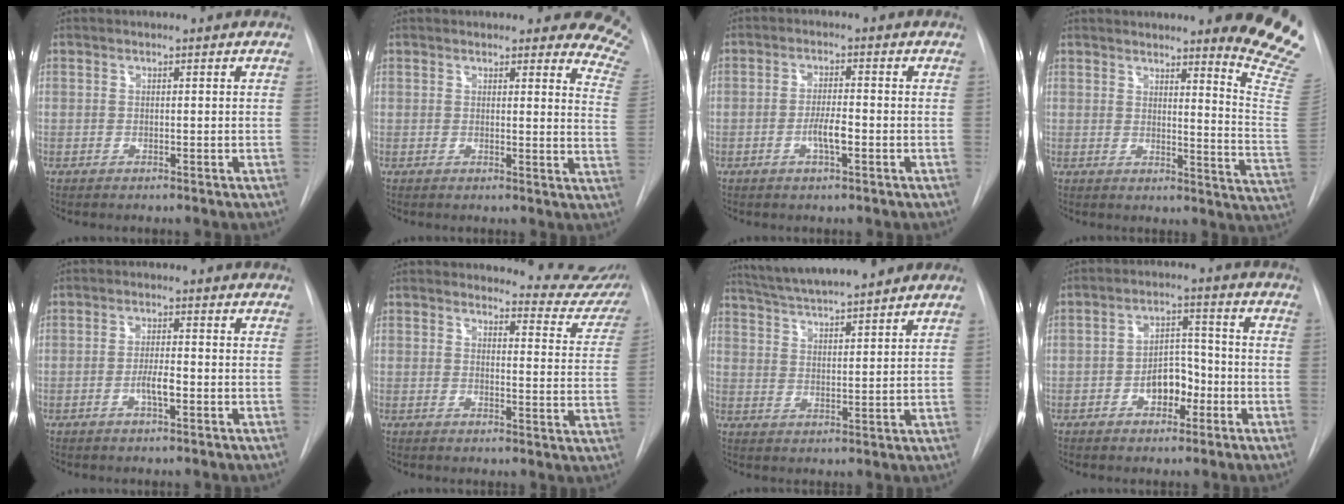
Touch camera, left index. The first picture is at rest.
{"total": 10.6, "force": [10.1, 2.5, 2.0], "torque": [0.023, -0.078, 0.062]}
{"total": 3.6, "force": [-1.8, 0.6, 3.1], "torque": [-0.059, -0.004, -0.029]}
{"total": 13.9, "force": [12.2, -0.4, 6.7], "torque": [-0.072, -0.125, 0.118]}
{"total": 3.1, "force": [-1.6, 0.5, 2.6], "torque": [-0.049, -0.004, -0.026]}
{"total": 10.5, "force": [10.4, 1.5, 0.0], "torque": [0.030, -0.086, 0.087]}
{"total": 13.0, "force": [11.5, 0.8, 6.0], "torque": [-0.106, 0.017, 0.182]}
{"total": 6.2, "force": [-2.9, 3.6, 4.1], "torque": [-0.067, 0.015, -0.045]}